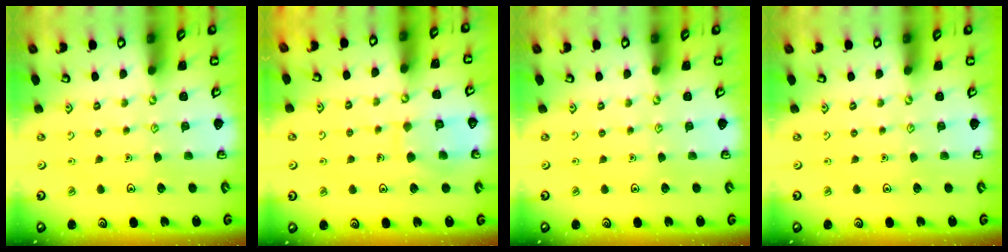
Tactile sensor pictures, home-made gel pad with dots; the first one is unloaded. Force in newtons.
{"total": 9.0, "press": 8.9, "slide": 0.8}
{"total": 0.0}
{"total": 0.0}